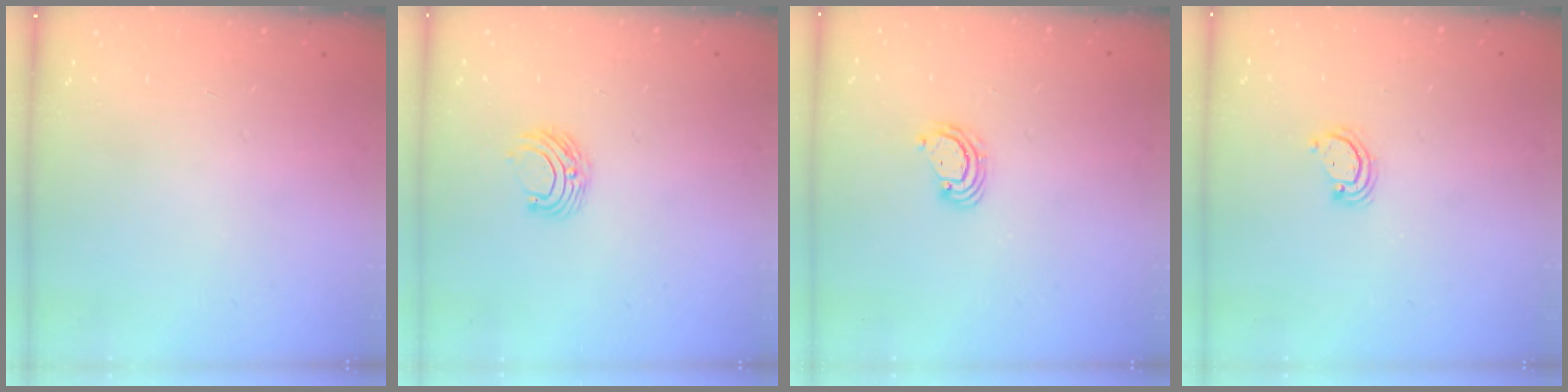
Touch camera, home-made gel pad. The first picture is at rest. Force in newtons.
{"total": 6.3, "press": 6.3, "slide": 0.5}
{"total": 2.9, "press": 2.9, "slide": 0.3}
{"total": 3.7, "press": 3.7, "slide": 0.3}